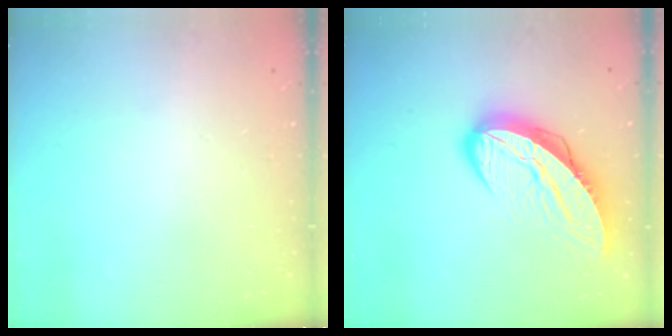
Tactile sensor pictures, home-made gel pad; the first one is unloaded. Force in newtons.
{"total": 15.3, "press": 15.3, "slide": 1.2}